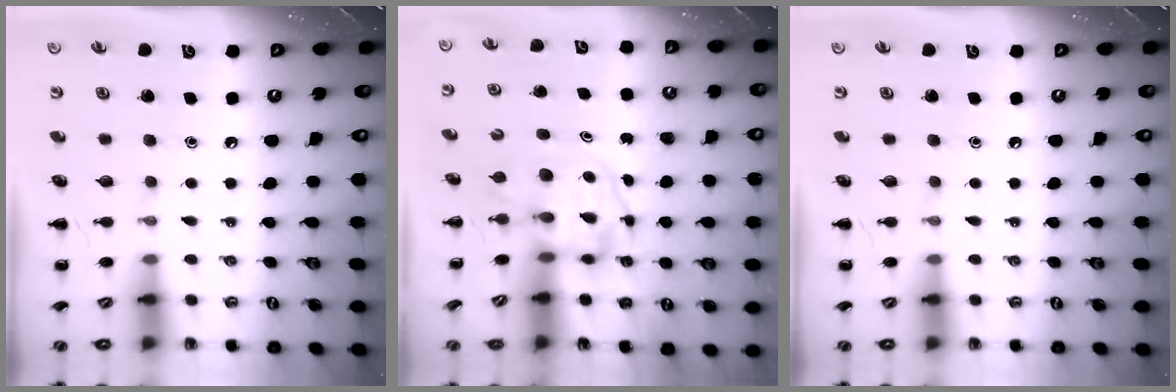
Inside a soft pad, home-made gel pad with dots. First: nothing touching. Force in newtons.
{"total": 3.3, "press": 3.3, "slide": 0.5}
{"total": 0.0}